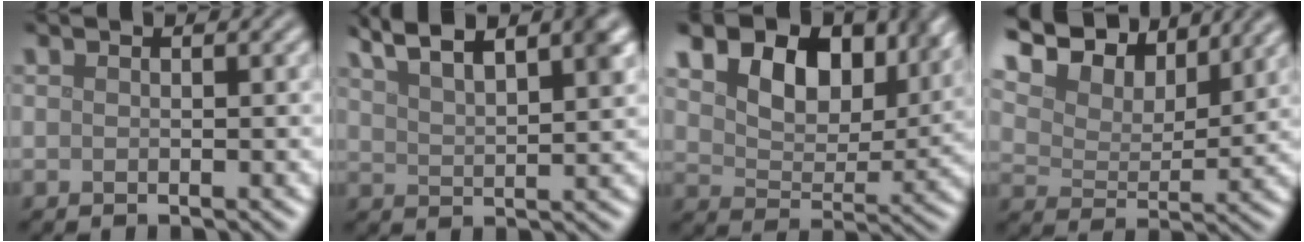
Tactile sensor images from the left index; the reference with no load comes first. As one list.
[{"total": 7.7, "force": [5.2, 2.3, 5.1], "torque": [-0.075, 0.024, 0.076]}, {"total": 10.1, "force": [5.4, 6.0, 6.1], "torque": [-0.101, 0.011, 0.078]}, {"total": 11.0, "force": [8.4, 5.1, 5.0], "torque": [-0.118, 0.009, 0.122]}]